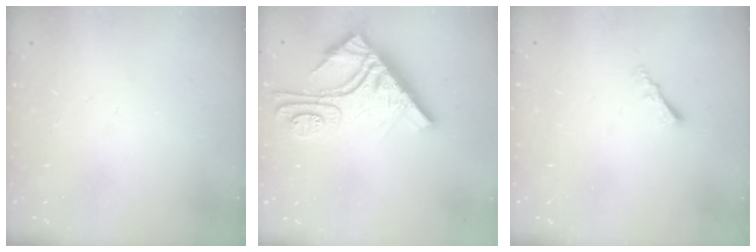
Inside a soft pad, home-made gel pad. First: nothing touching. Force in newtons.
{"total": 15.2, "press": 15.1, "slide": 1.4}
{"total": 2.0, "press": 2.0, "slide": 0.3}